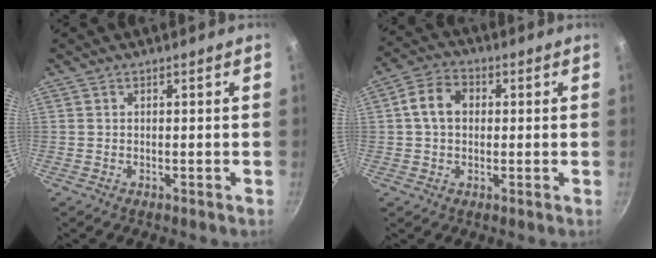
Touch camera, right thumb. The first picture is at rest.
{"total": 7.0, "force": [0.8, 5.3, 4.5], "torque": [-0.067, 0.016, 0.004]}